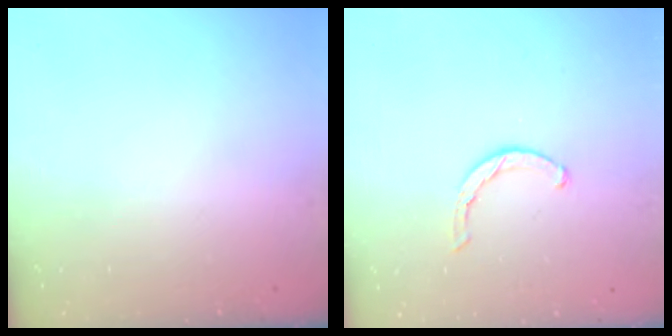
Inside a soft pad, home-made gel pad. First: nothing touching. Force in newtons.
{"total": 1.8, "press": 1.8, "slide": 0.3}